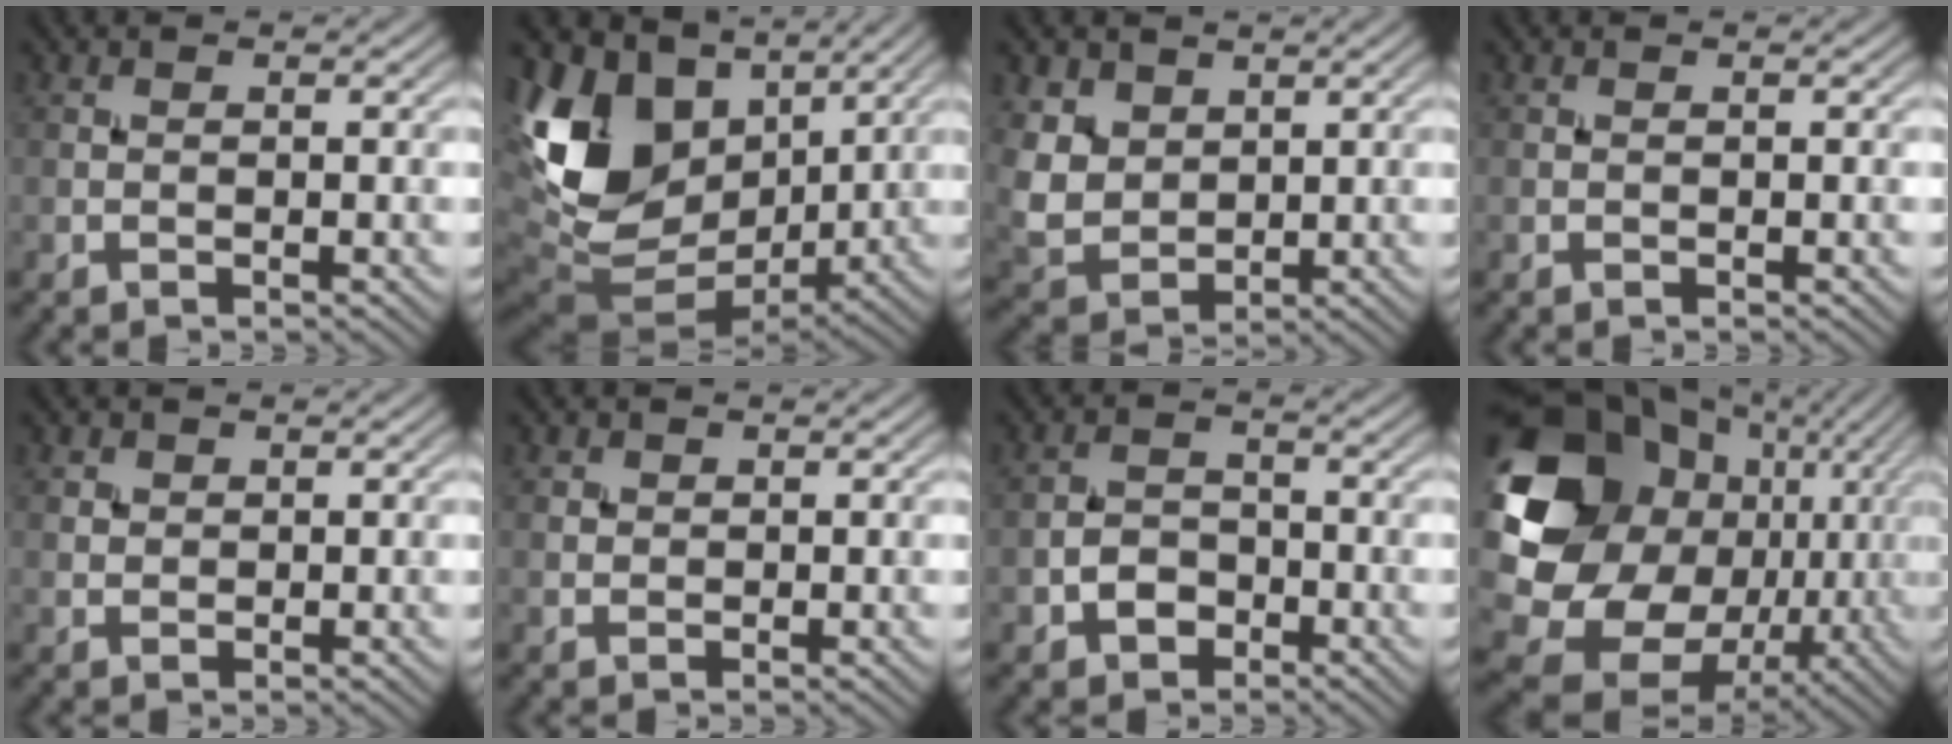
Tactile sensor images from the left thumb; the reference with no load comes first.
{"total": 18.3, "force": [3.7, 13.1, 12.3], "torque": [-0.258, -0.003, 0.101]}
{"total": 6.9, "force": [3.0, 5.2, 3.3], "torque": [-0.127, -0.005, 0.069]}
{"total": 0.0}
{"total": 1.9, "force": [0.9, 1.6, 0.6], "torque": [-0.016, -0.008, 0.020]}
{"total": 1.6, "force": [0.7, 1.3, 0.4], "torque": [-0.011, -0.005, 0.014]}
{"total": 3.7, "force": [-1.8, 2.8, 1.7], "torque": [-0.031, 0.001, -0.040]}
{"total": 20.5, "force": [0.9, 16.9, 11.6], "torque": [-0.266, -0.027, 0.049]}